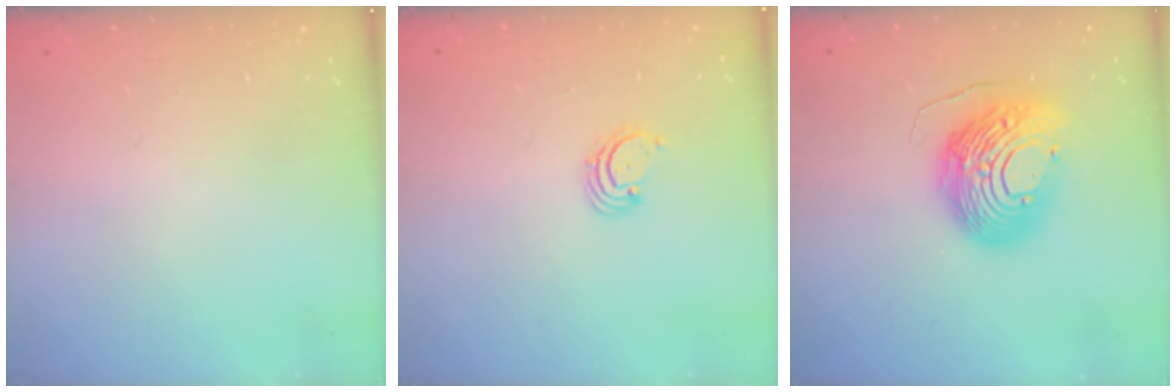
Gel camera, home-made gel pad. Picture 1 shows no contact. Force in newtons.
{"total": 1.7, "press": 1.7, "slide": 0.2}
{"total": 16.2, "press": 16.2, "slide": 1.3}